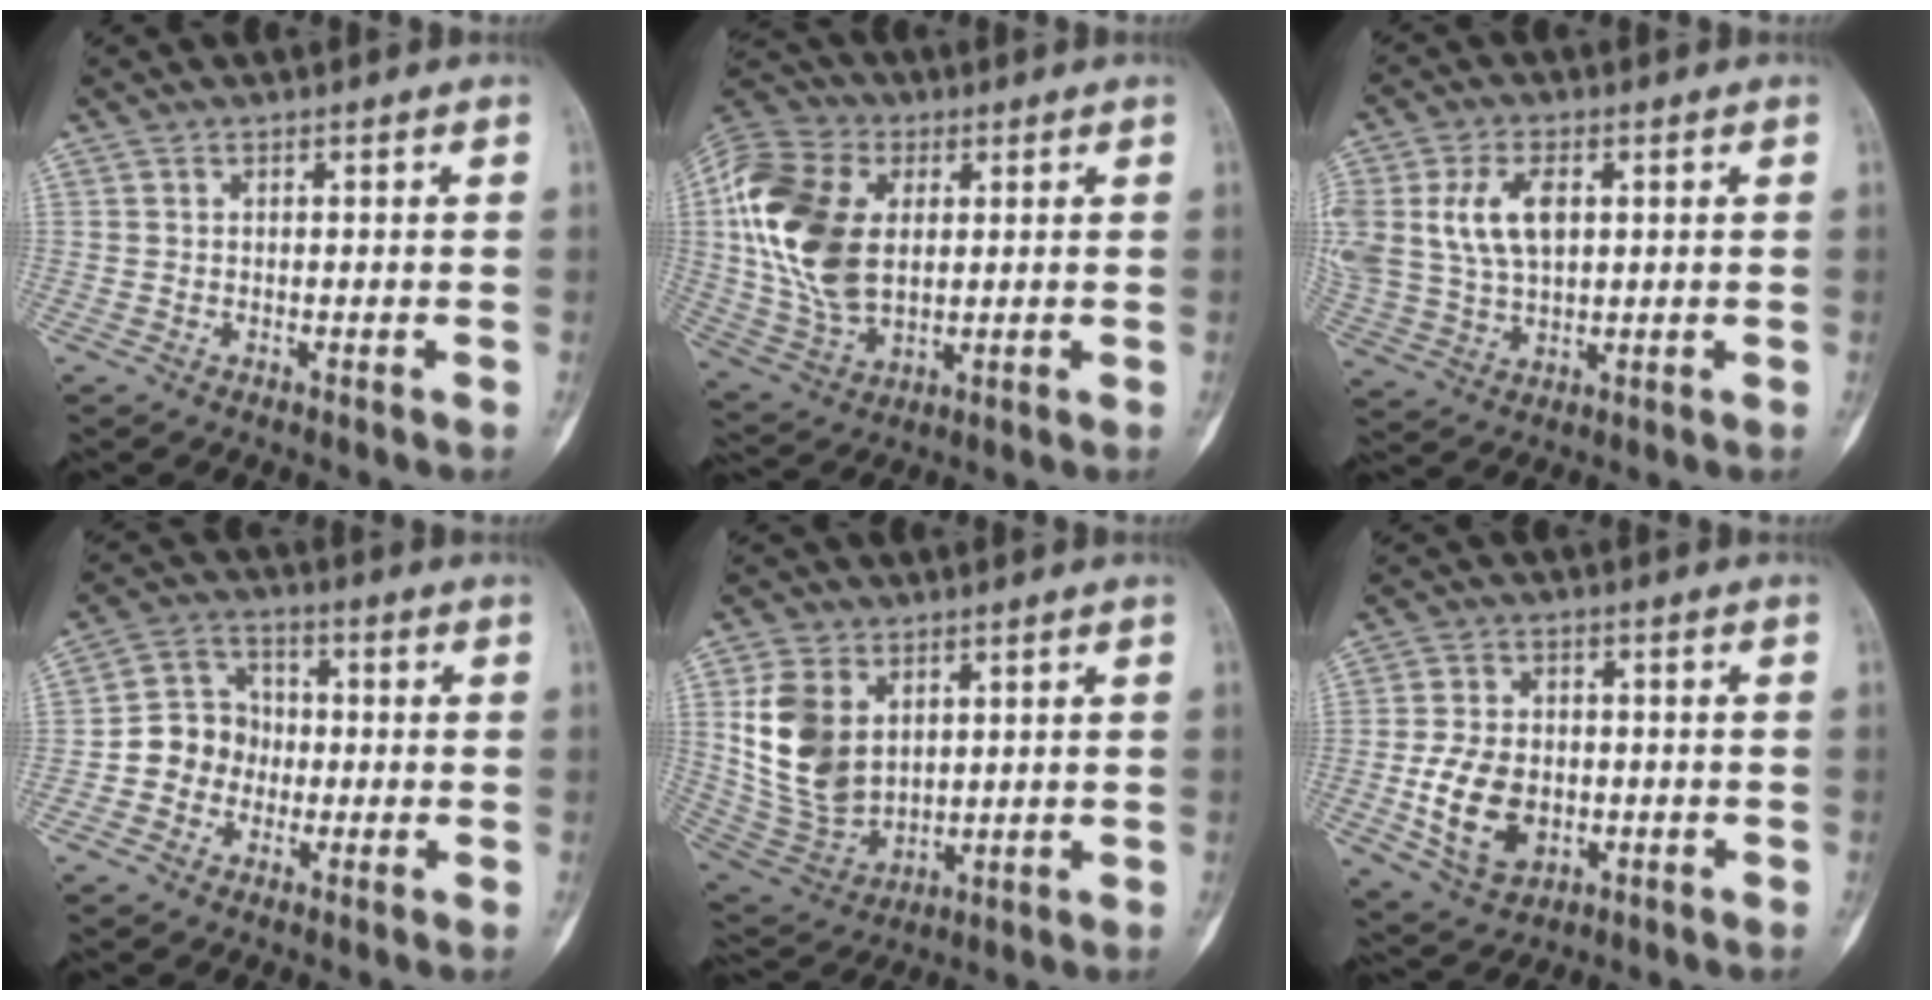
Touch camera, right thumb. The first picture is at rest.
{"total": 20.2, "force": [3.0, 13.1, 15.0], "torque": [-0.302, -0.004, 0.057]}
{"total": 12.9, "force": [3.0, 7.9, 9.7], "torque": [-0.199, 0.002, 0.066]}
{"total": 8.4, "force": [-1.7, 7.5, 3.3], "torque": [-0.025, 0.031, -0.043]}
{"total": 13.9, "force": [3.6, 9.8, 9.2], "torque": [-0.159, -0.018, 0.087]}
{"total": 11.3, "force": [-2.4, 7.9, 7.7], "torque": [-0.125, 0.008, -0.034]}